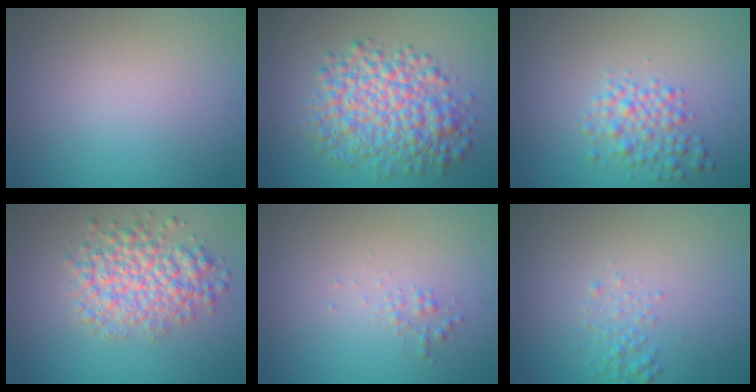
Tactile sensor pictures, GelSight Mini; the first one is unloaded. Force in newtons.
{"total": 6.8, "press": 6.8, "slide": 0.0}
{"total": 2.8, "press": 2.8, "slide": 0.1}
{"total": 5.1, "press": 5.1, "slide": 0.2}
{"total": 0.7, "press": 0.7, "slide": 0.0}
{"total": 1.4, "press": 1.4, "slide": 0.1}